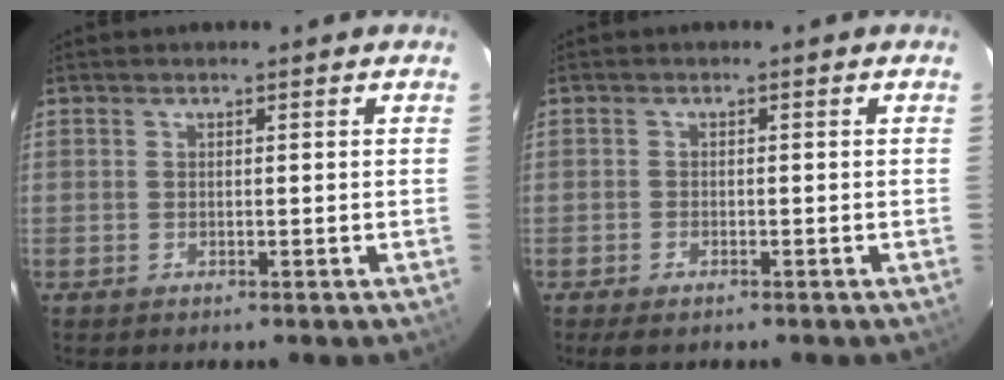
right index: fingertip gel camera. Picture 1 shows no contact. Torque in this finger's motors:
{"motor_torque": [0.04, -0.01, -0.01, -0.01]}